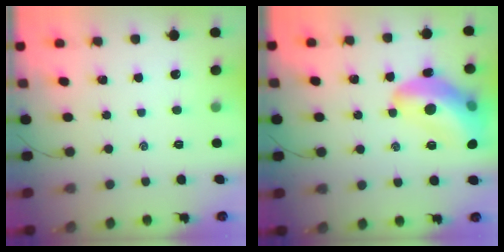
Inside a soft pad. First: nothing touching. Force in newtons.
{"total": 17.4, "press": 17.3, "slide": 1.9}